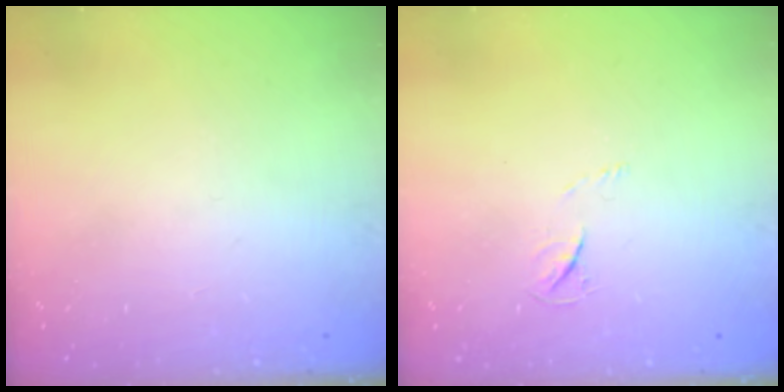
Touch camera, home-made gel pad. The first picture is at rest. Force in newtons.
{"total": 3.6, "press": 3.6, "slide": 0.5}